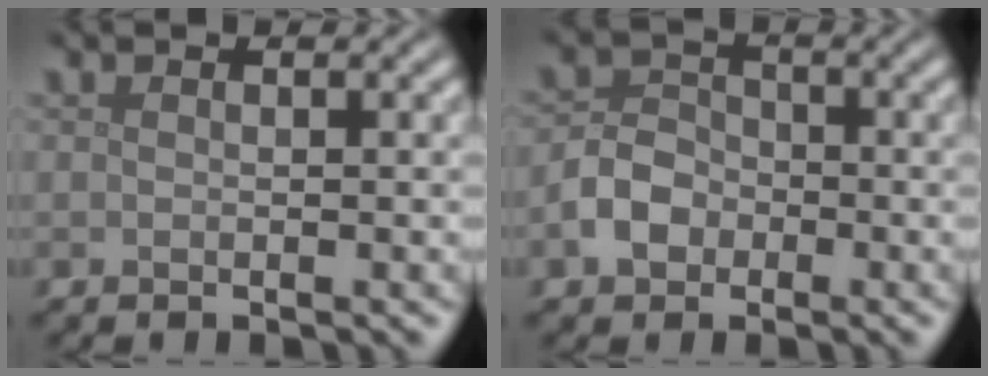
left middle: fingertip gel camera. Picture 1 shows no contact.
{"total": 3.3, "force": [-1.4, 2.4, 1.6], "torque": [-0.031, 0.005, -0.032]}